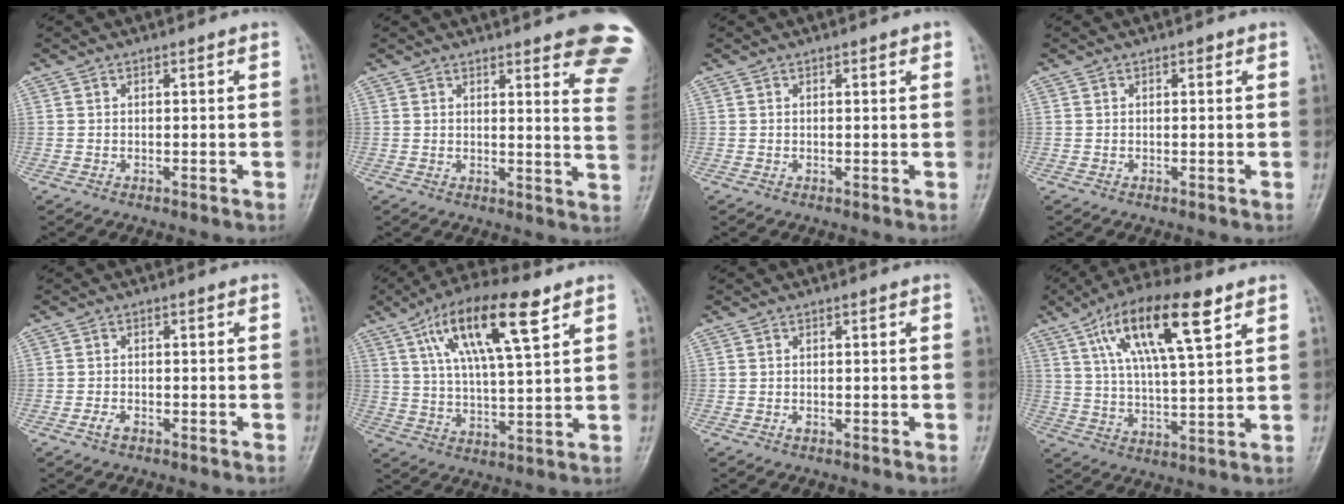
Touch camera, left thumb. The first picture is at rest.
{"total": 15.7, "force": [11.6, 3.2, 10.2], "torque": [-0.095, -0.062, 0.117]}
{"total": 1.5, "force": [0.8, 0.4, 1.1], "torque": [-0.013, -0.001, 0.008]}
{"total": 0.6, "force": [0.3, 0.3, 0.4], "torque": [-0.001, 0.000, 0.001]}
{"total": 1.8, "force": [-1.1, 0.9, 1.1], "torque": [-0.024, 0.005, -0.022]}
{"total": 16.3, "force": [8.0, 4.7, 13.4], "torque": [-0.229, -0.012, 0.141]}
{"total": 0.6, "force": [-0.2, 0.4, 0.4], "torque": [-0.004, 0.000, -0.005]}
{"total": 16.8, "force": [8.1, 5.1, 13.8], "torque": [-0.233, -0.011, 0.141]}